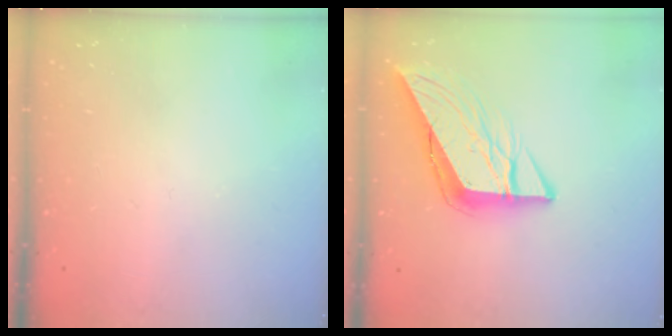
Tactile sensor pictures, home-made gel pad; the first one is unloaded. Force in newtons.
{"total": 11.6, "press": 11.5, "slide": 1.4}